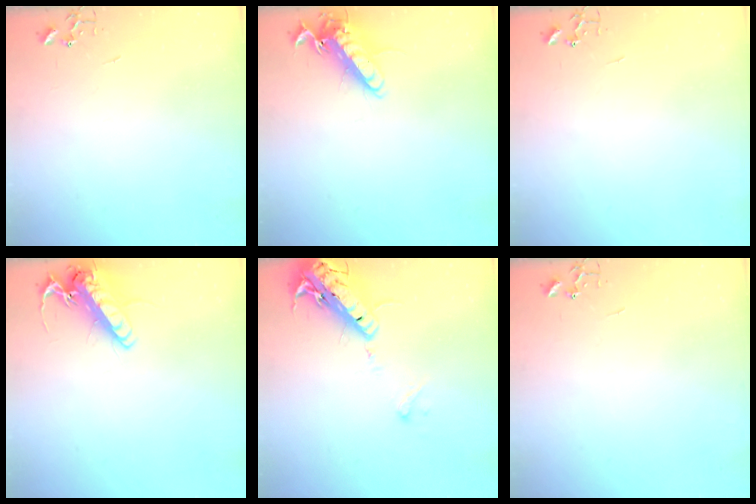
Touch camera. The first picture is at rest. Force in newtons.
{"total": 13.5, "press": 13.5, "slide": 1.2}
{"total": 0.0}
{"total": 14.1, "press": 13.9, "slide": 2.6}
{"total": 17.5, "press": 17.2, "slide": 3.6}
{"total": 0.0}